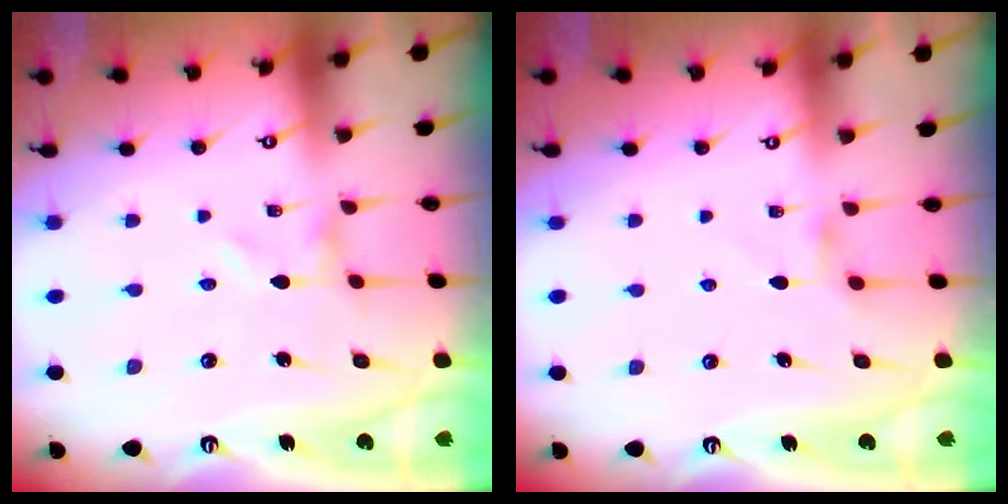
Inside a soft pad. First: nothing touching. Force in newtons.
{"total": 2.9, "press": 2.9, "slide": 0.4}